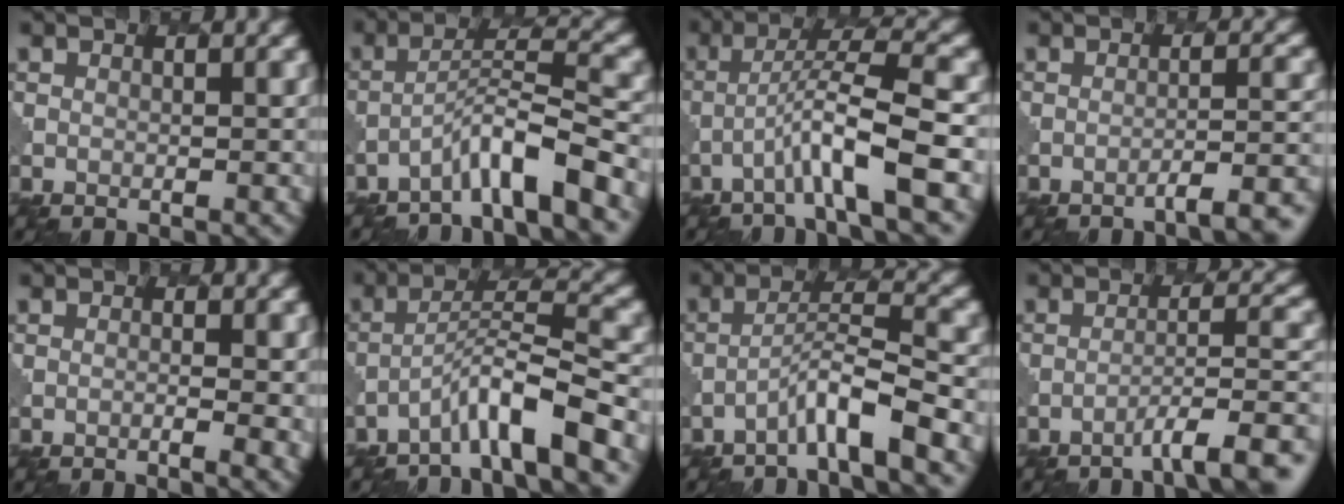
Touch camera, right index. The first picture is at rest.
{"total": 5.5, "force": [-3.8, 0.5, 3.9], "torque": [-0.063, 0.014, -0.074]}
{"total": 5.9, "force": [-2.4, 0.3, 5.3], "torque": [-0.095, 0.019, -0.050]}
{"total": 4.6, "force": [-3.5, 0.8, 2.8], "torque": [-0.025, 0.014, -0.052]}
{"total": 2.2, "force": [-0.7, 0.4, 2.0], "torque": [-0.028, 0.000, -0.016]}
{"total": 6.0, "force": [-4.0, 0.6, 4.5], "torque": [-0.074, 0.015, -0.077]}
{"total": 4.2, "force": [-2.9, 0.1, 3.1], "torque": [-0.056, 0.016, -0.062]}
{"total": 6.1, "force": [-4.4, 1.0, 4.2], "torque": [-0.059, 0.009, -0.067]}